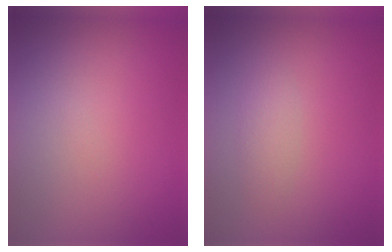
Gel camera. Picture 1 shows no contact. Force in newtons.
{"total": 1.3, "press": 1.3, "slide": 0.1}